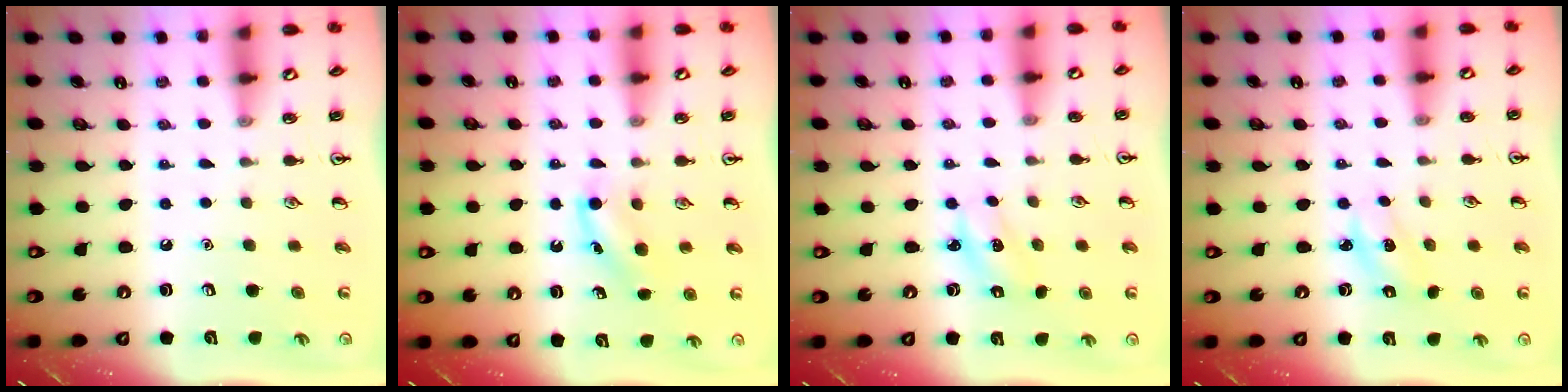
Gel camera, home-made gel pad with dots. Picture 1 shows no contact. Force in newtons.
{"total": 5.1, "press": 4.8, "slide": 1.8}
{"total": 2.1, "press": 2.0, "slide": 0.7}
{"total": 2.4, "press": 2.3, "slide": 0.5}